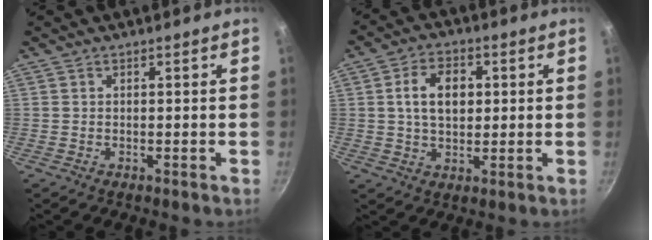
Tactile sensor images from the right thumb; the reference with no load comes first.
{"total": 8.8, "force": [1.4, 5.9, 6.3], "torque": [-0.089, 0.007, 0.020]}